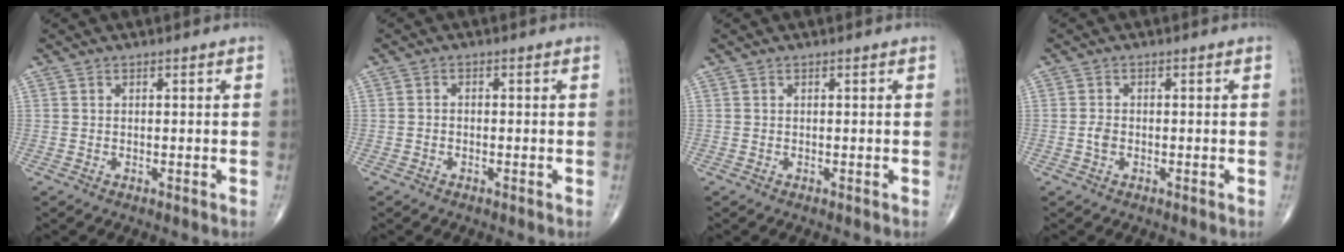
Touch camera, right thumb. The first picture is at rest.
{"total": 0.8, "force": [-0.3, 0.6, 0.4], "torque": [-0.002, 0.004, -0.008]}
{"total": 0.0}
{"total": 1.5, "force": [-0.4, 1.0, 1.1], "torque": [-0.021, 0.002, -0.010]}